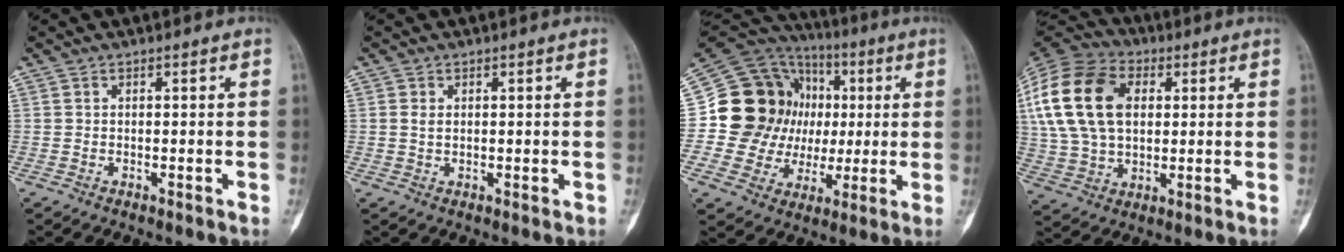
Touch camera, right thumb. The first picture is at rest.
{"total": 1.6, "force": [0.4, 1.1, 1.1], "torque": [-0.016, 0.000, 0.009]}
{"total": 21.4, "force": [1.6, 18.5, 10.7], "torque": [-0.139, 0.039, 0.042]}
{"total": 21.4, "force": [4.4, 14.1, 15.5], "torque": [-0.305, 0.010, 0.076]}